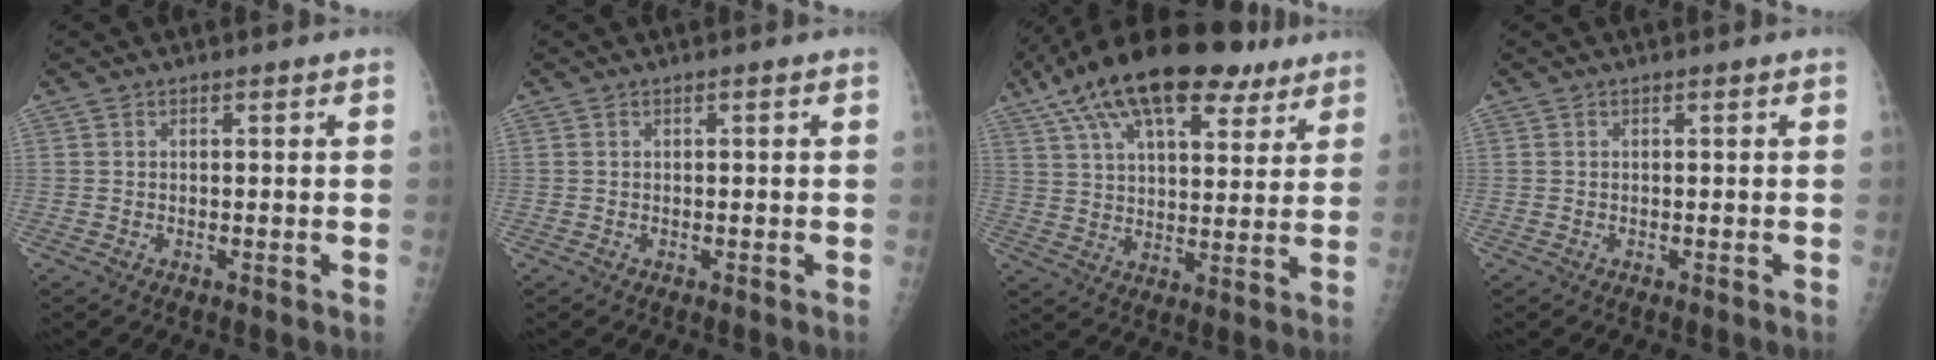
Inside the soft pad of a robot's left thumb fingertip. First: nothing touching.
{"total": 0.0}
{"total": 22.5, "force": [14.1, 10.0, 14.3], "torque": [-0.231, -0.008, 0.230]}
{"total": 0.0}